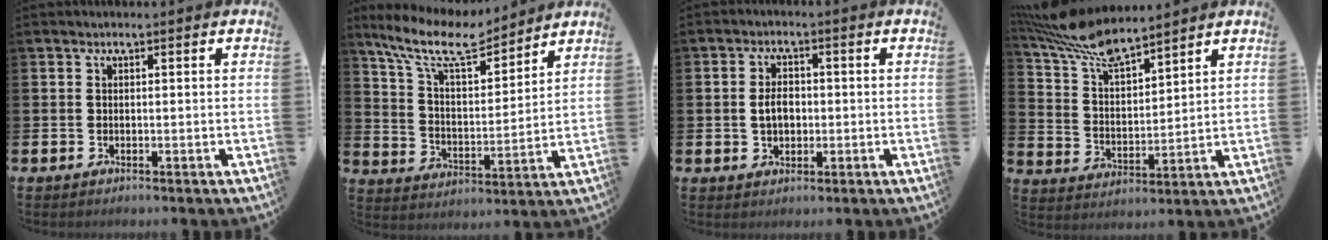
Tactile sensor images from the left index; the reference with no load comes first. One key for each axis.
{"total": 11.0, "fx": 9.4, "fy": 2.8, "fz": 4.9, "tx": -0.131, "ty": -0.048, "tz": 0.167}
{"total": 3.4, "fx": -0.1, "fy": 2.4, "fz": 2.4, "tx": -0.027, "ty": -0.001, "tz": -0.008}
{"total": 9.1, "fx": 8.2, "fy": 1.9, "fz": 3.6, "tx": -0.101, "ty": -0.038, "tz": 0.148}